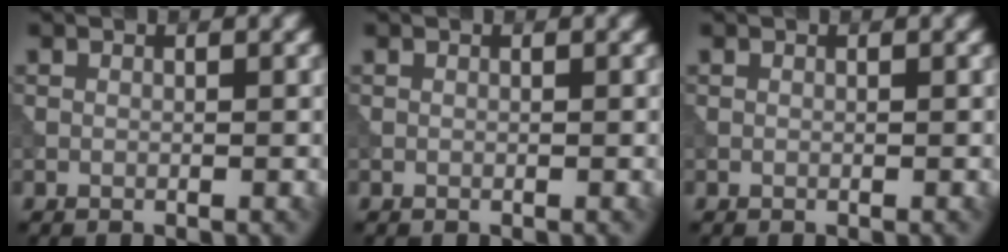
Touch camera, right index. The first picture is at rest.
{"total": 0.0}
{"total": 0.0}